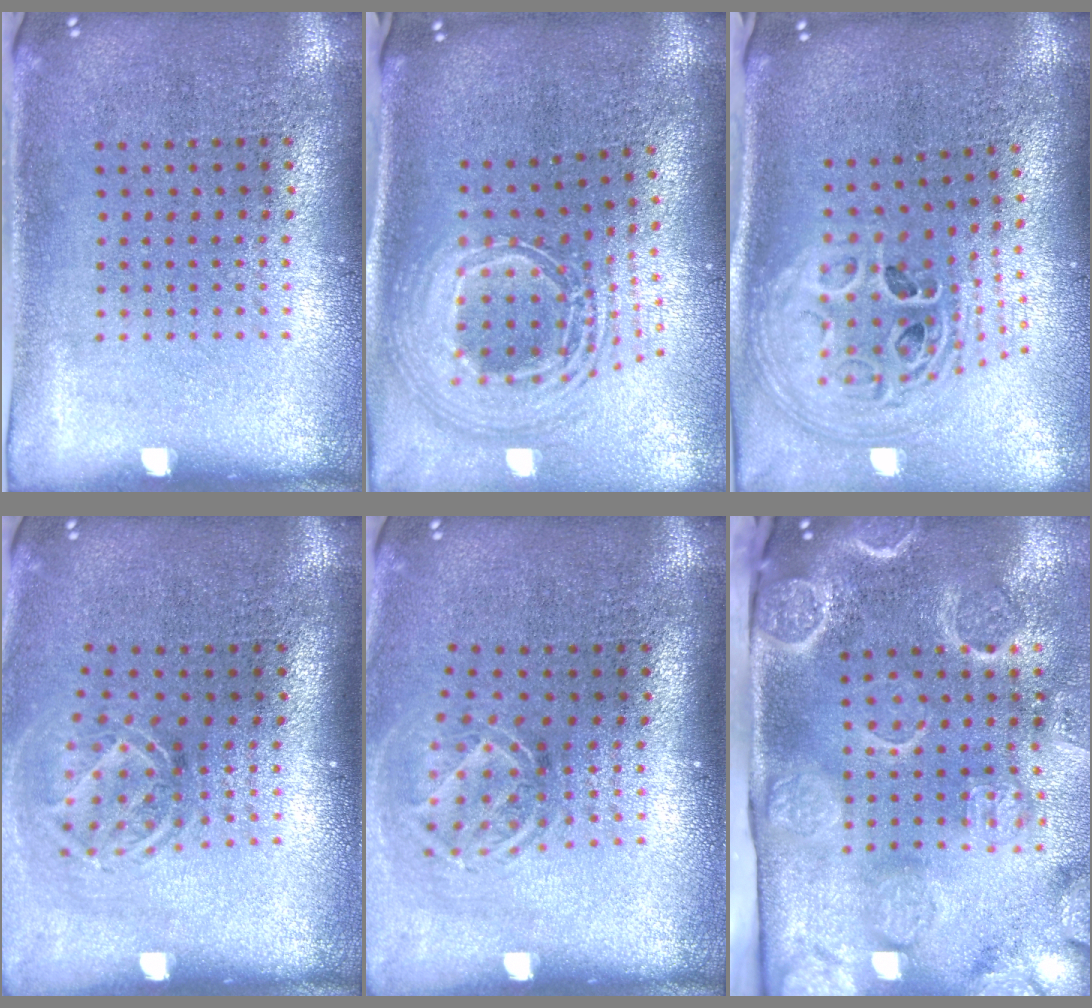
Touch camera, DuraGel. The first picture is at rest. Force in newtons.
{"total": 2.8, "press": 1.9, "slide": 2.0}
{"total": 2.9, "press": 2.0, "slide": 2.1}
{"total": 1.8, "press": 1.3, "slide": 1.3}
{"total": 1.8, "press": 1.3, "slide": 1.3}
{"total": 4.3, "press": 3.4, "slide": 2.6}